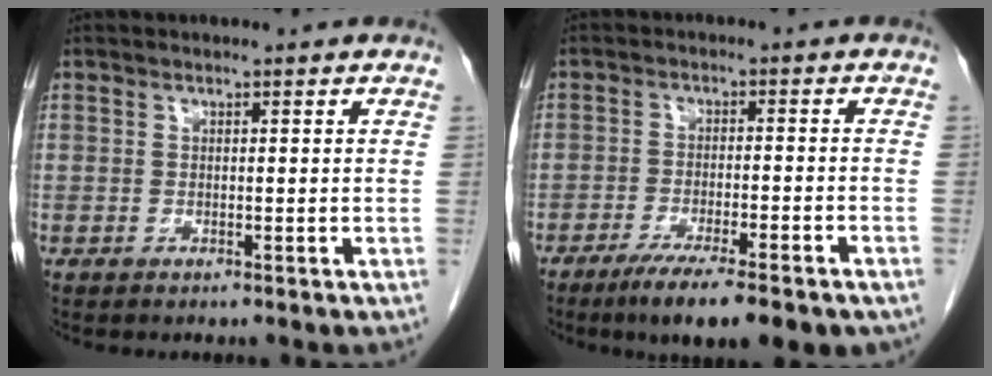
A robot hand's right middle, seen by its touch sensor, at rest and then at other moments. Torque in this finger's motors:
{"motor_torque": [1.21, -0.93, 0.21, 0.07]}